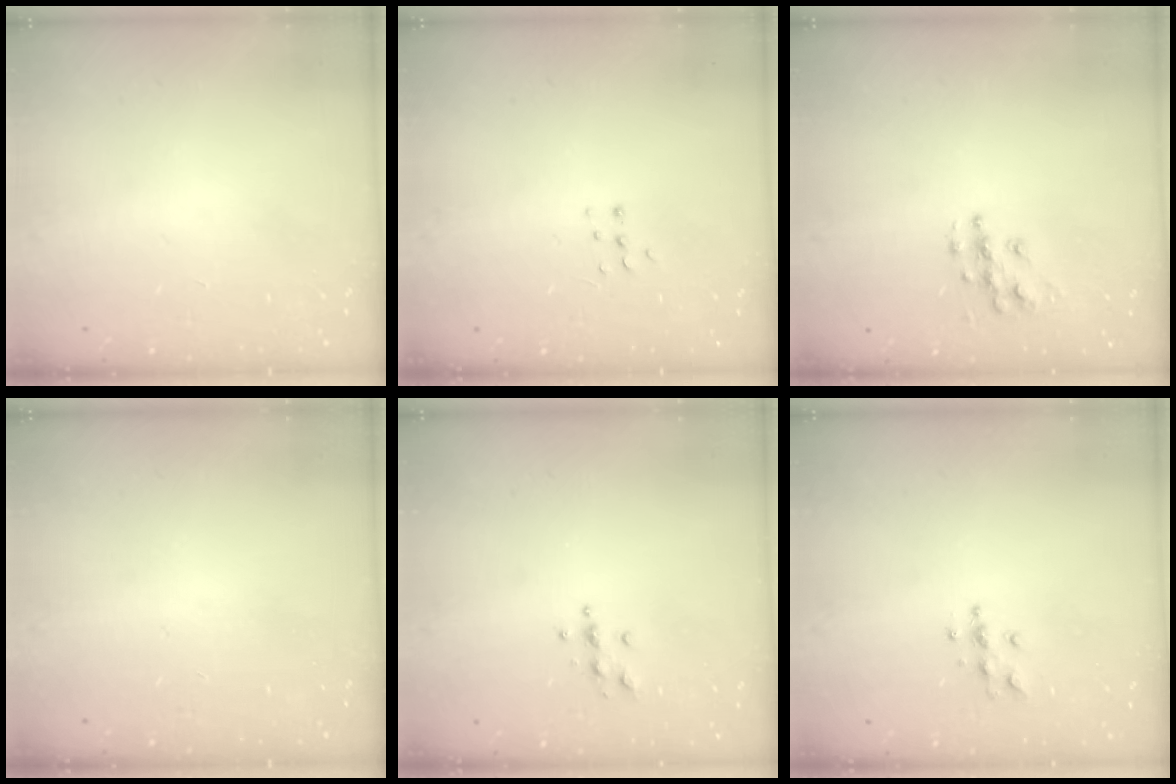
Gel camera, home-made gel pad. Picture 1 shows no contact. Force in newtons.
{"total": 4.3, "press": 4.3, "slide": 0.6}
{"total": 8.3, "press": 8.3, "slide": 0.3}
{"total": 0.0}
{"total": 3.7, "press": 3.7, "slide": 0.4}
{"total": 4.5, "press": 4.5, "slide": 0.3}